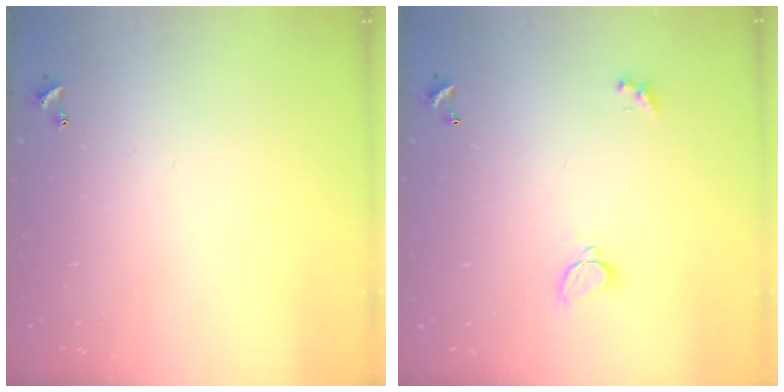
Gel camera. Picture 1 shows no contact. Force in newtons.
{"total": 1.7, "press": 1.7, "slide": 0.3}